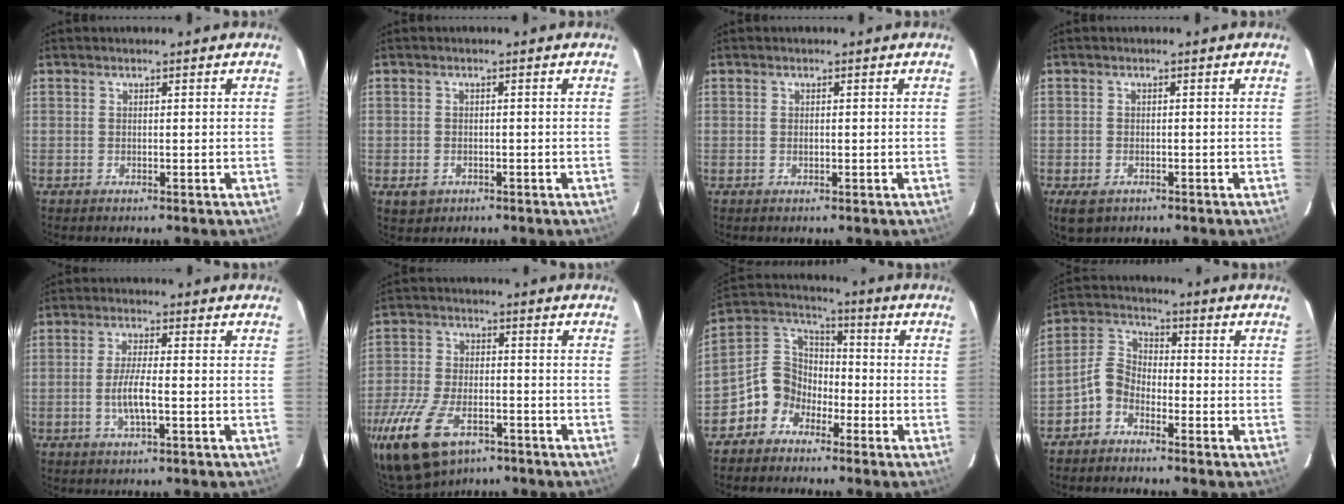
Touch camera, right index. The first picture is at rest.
{"total": 2.8, "force": [-1.2, 2.3, 1.1], "torque": [-0.023, 0.001, -0.011]}
{"total": 0.6, "force": [0.0, 0.3, 0.5], "torque": [-0.009, 0.001, 0.002]}
{"total": 3.9, "force": [-2.2, 2.6, 2.0], "torque": [-0.043, -0.007, -0.032]}
{"total": 5.3, "force": [-1.3, 0.8, 5.1], "torque": [-0.098, -0.004, -0.024]}
{"total": 18.6, "force": [-11.4, 9.8, 10.9], "torque": [-0.261, -0.034, -0.203]}
{"total": 8.5, "force": [-5.0, 6.6, 2.0], "torque": [-0.047, 0.037, -0.108]}
{"total": 5.5, "force": [-3.5, 3.4, 2.5], "torque": [-0.054, 0.022, -0.078]}